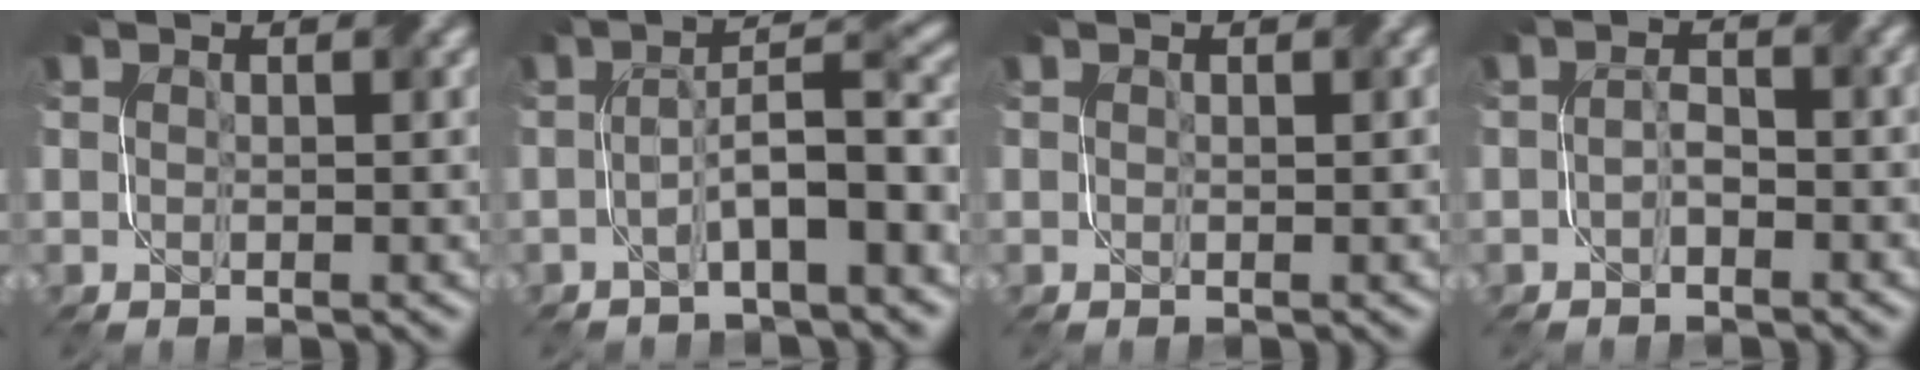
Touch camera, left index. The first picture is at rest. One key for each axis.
{"total": 6.1, "fx": -2.3, "fy": 1.4, "fz": 5.5, "tx": -0.084, "ty": 0.019, "tz": -0.042}
{"total": 0.0}
{"total": 1.7, "fx": -0.9, "fy": 0.7, "fz": 1.2, "tx": -0.022, "ty": 0.002, "tz": -0.018}